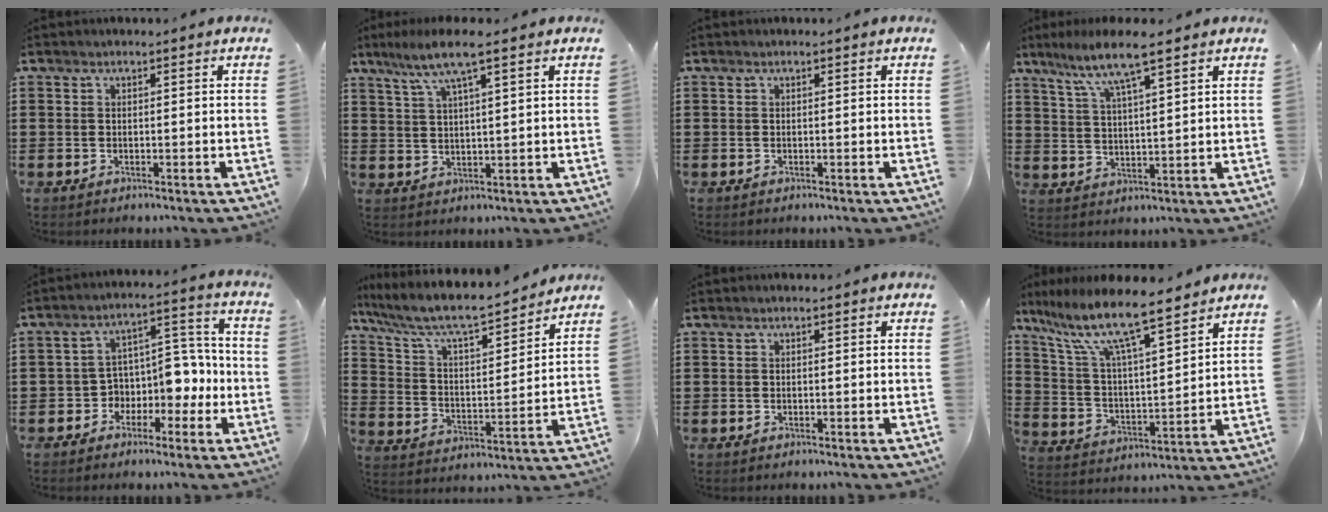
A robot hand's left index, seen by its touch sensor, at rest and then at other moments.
{"total": 6.9, "force": [4.1, 0.6, 5.5], "torque": [-0.116, -0.002, 0.069]}
{"total": 0.0}
{"total": 7.4, "force": [5.4, 0.4, 5.1], "torque": [-0.115, -0.016, 0.091]}
{"total": 6.3, "force": [-1.8, 5.4, 2.8], "torque": [-0.058, 0.003, -0.034]}
{"total": 7.6, "force": [6.5, 1.0, 3.9], "torque": [-0.104, -0.046, 0.104]}
{"total": 0.0}
{"total": 10.7, "force": [8.7, 1.1, 6.1], "torque": [-0.151, -0.048, 0.146]}